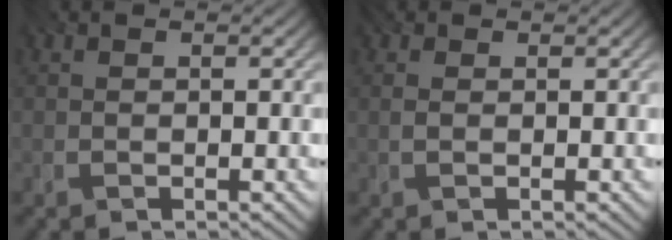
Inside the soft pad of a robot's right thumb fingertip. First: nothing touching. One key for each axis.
{"total": 1.6, "fx": 0.8, "fy": 0.9, "fz": 1.0, "tx": -0.026, "ty": 0.004, "tz": 0.007}